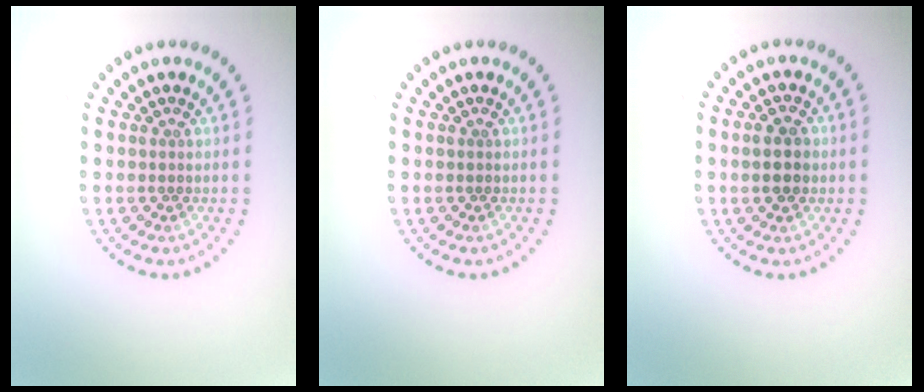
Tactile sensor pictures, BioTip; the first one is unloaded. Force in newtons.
{"total": 0.0}
{"total": 2.6, "press": 2.6, "slide": 0.2}